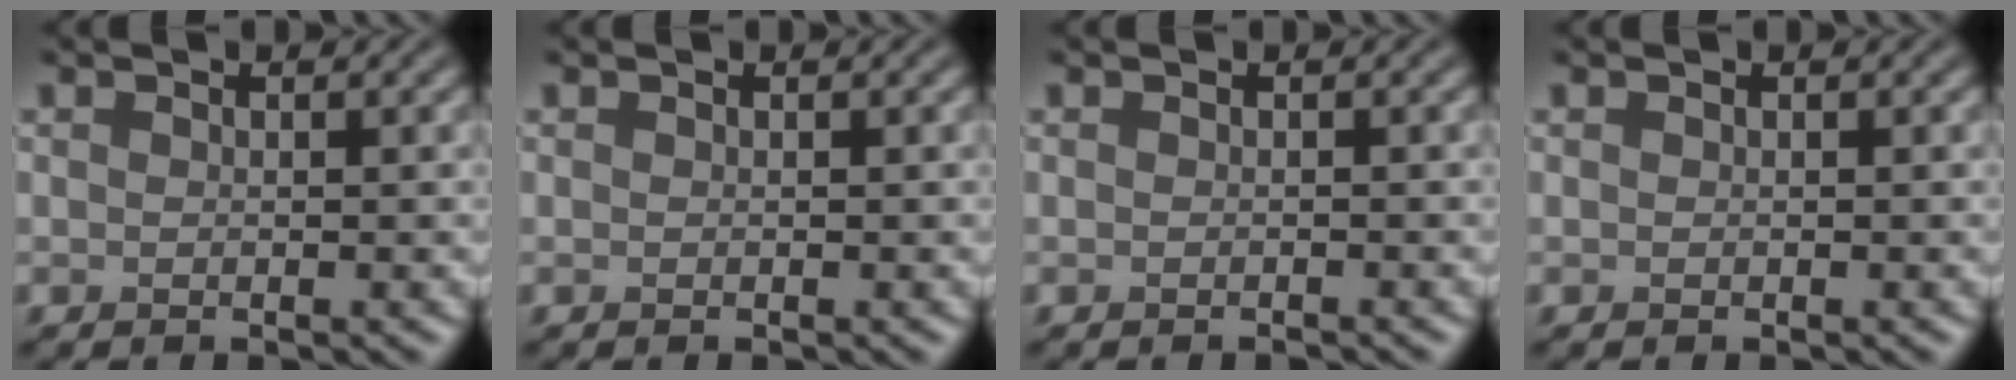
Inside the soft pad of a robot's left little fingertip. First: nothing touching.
{"total": 0.0}
{"total": 0.5, "force": [-0.5, 0.0, 0.2], "torque": [-0.001, 0.001, -0.008]}
{"total": 0.0}